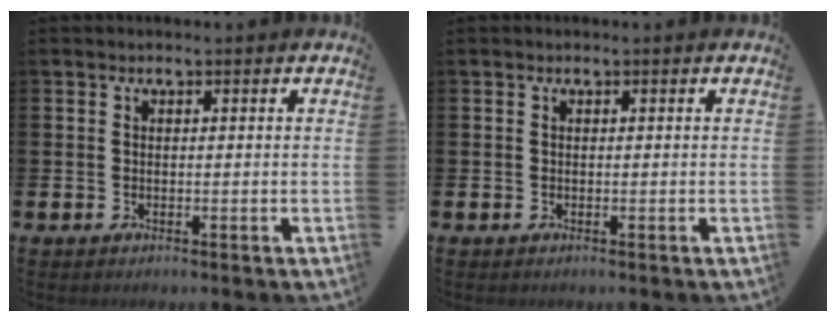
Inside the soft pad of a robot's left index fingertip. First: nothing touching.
{"total": 0.0}